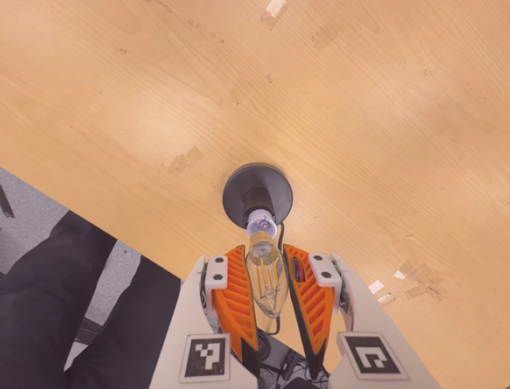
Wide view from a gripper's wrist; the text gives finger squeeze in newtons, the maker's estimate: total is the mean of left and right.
{"total": 14.9, "left": 17.1, "right": 12.7}